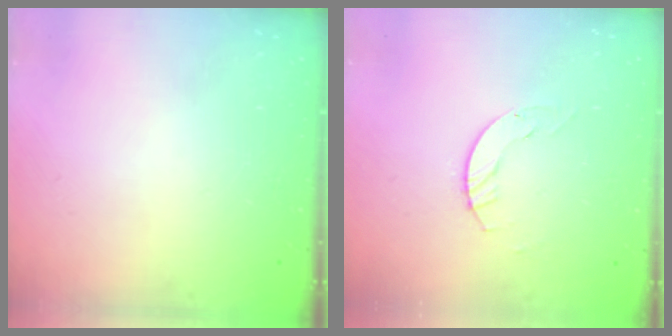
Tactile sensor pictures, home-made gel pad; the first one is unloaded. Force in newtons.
{"total": 2.9, "press": 2.9, "slide": 0.4}